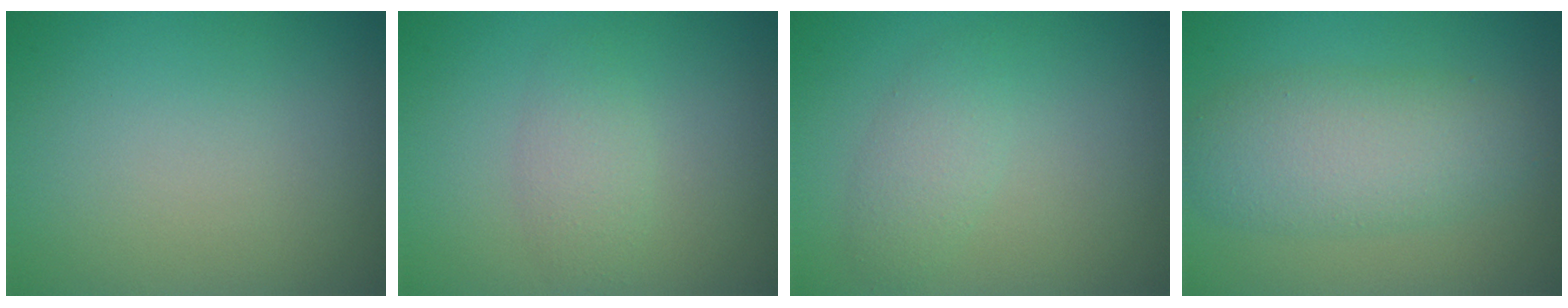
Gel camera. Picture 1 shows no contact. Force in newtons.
{"total": 1.8, "press": 1.8, "slide": 0.1}
{"total": 1.8, "press": 1.8, "slide": 0.0}
{"total": 5.1, "press": 5.1, "slide": 0.1}